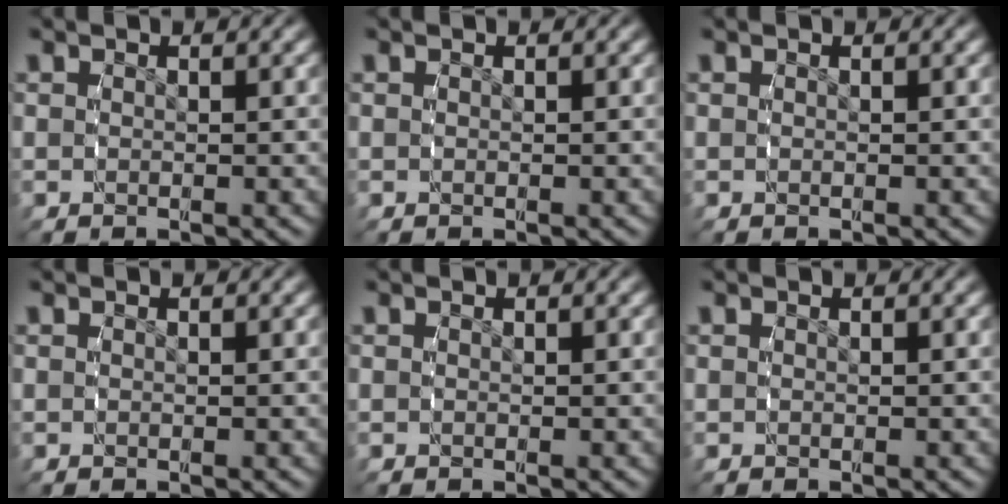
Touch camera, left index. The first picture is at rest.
{"total": 0.0}
{"total": 0.0}
{"total": 0.0}
{"total": 0.0}
{"total": 0.0}